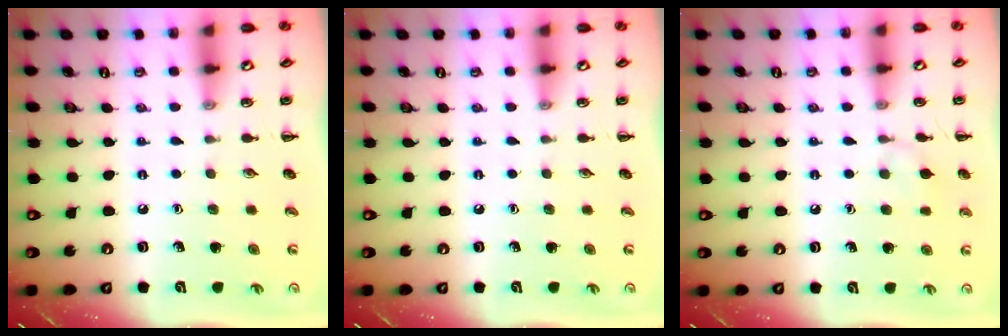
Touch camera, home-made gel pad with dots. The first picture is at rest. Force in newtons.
{"total": 0.0}
{"total": 6.3, "press": 6.0, "slide": 1.8}